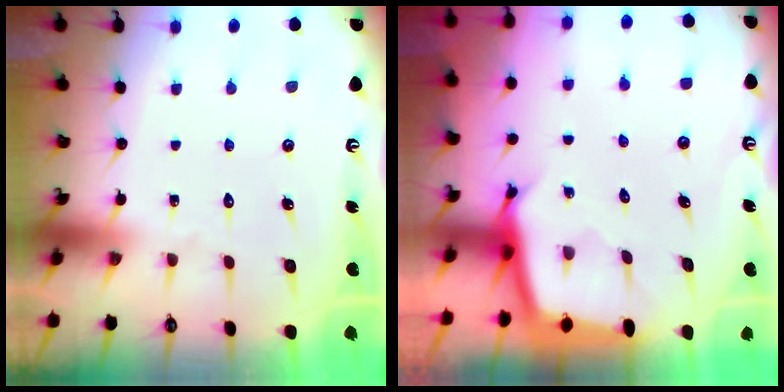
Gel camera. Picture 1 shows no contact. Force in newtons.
{"total": 2.5, "press": 2.5, "slide": 0.1}